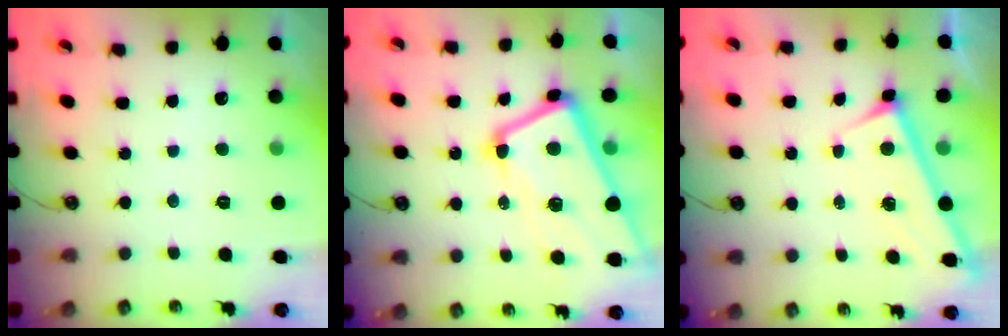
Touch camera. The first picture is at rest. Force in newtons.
{"total": 12.0, "press": 11.9, "slide": 1.7}
{"total": 3.3, "press": 3.3, "slide": 0.3}